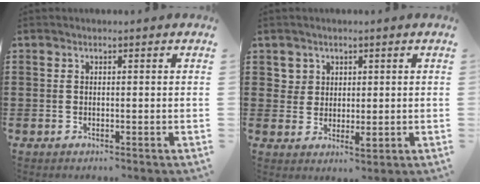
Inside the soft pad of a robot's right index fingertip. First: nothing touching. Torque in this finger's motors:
{"motor_torque": [-0.16, 0.02, 0.04, 0.00]}